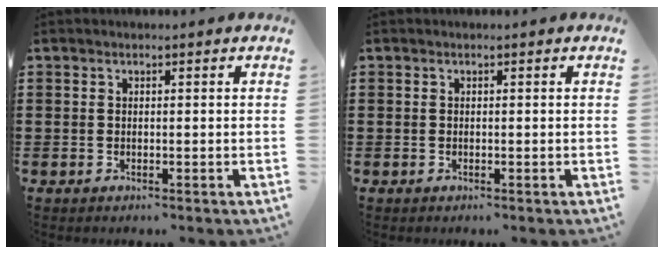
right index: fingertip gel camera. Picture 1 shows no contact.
{"total": 0.0}